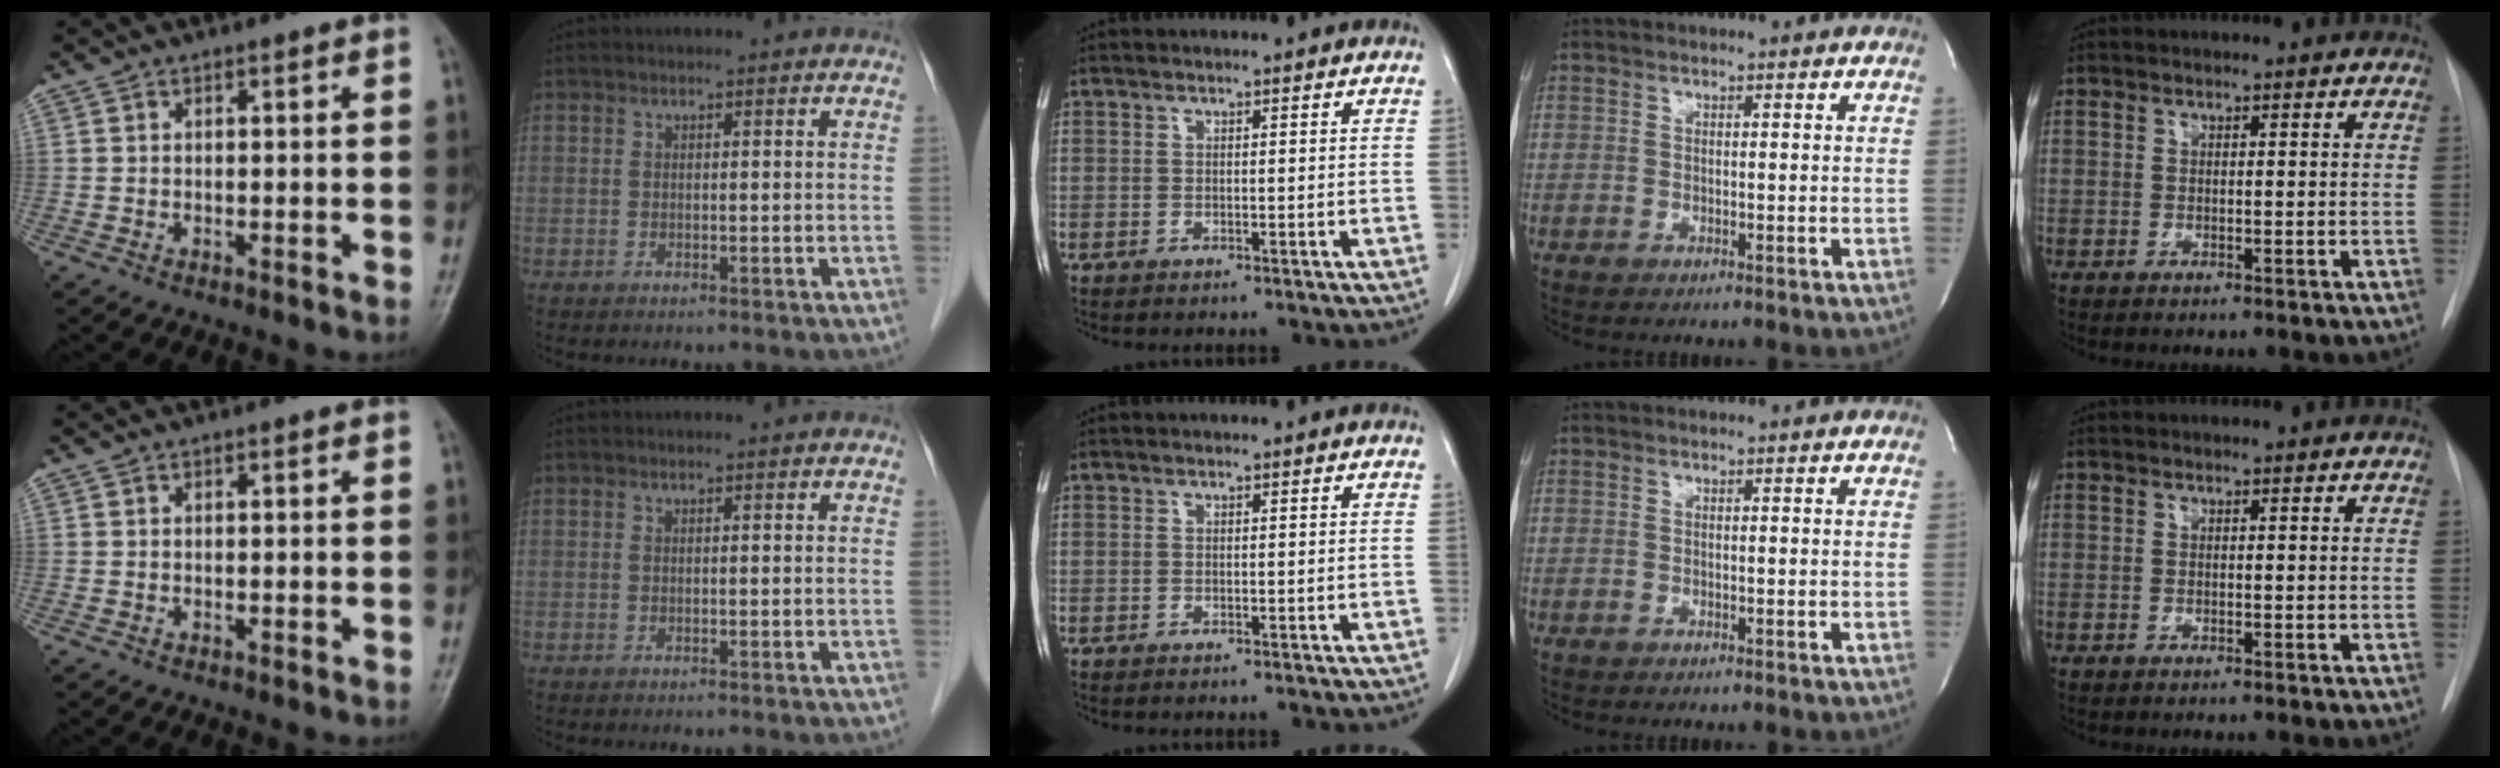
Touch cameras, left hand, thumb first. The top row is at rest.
{}